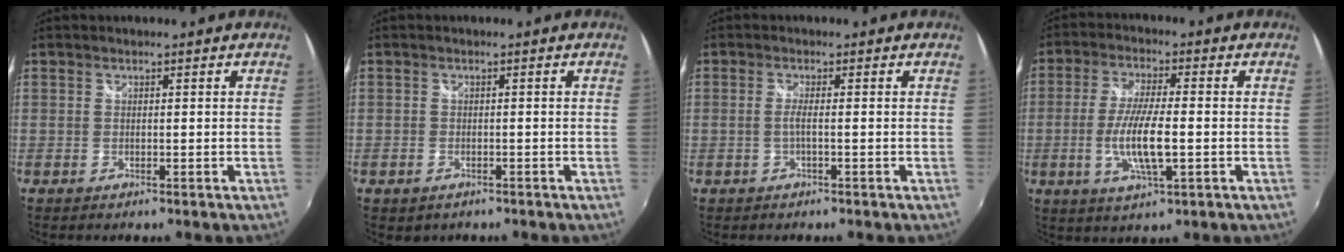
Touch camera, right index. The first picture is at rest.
{"total": 2.2, "force": [-1.1, 1.8, 0.7], "torque": [-0.018, -0.002, -0.015]}
{"total": 1.6, "force": [-0.5, -0.4, 1.5], "torque": [-0.028, 0.000, -0.013]}
{"total": 9.4, "force": [-1.9, 2.0, 9.0], "torque": [-0.180, -0.011, -0.036]}